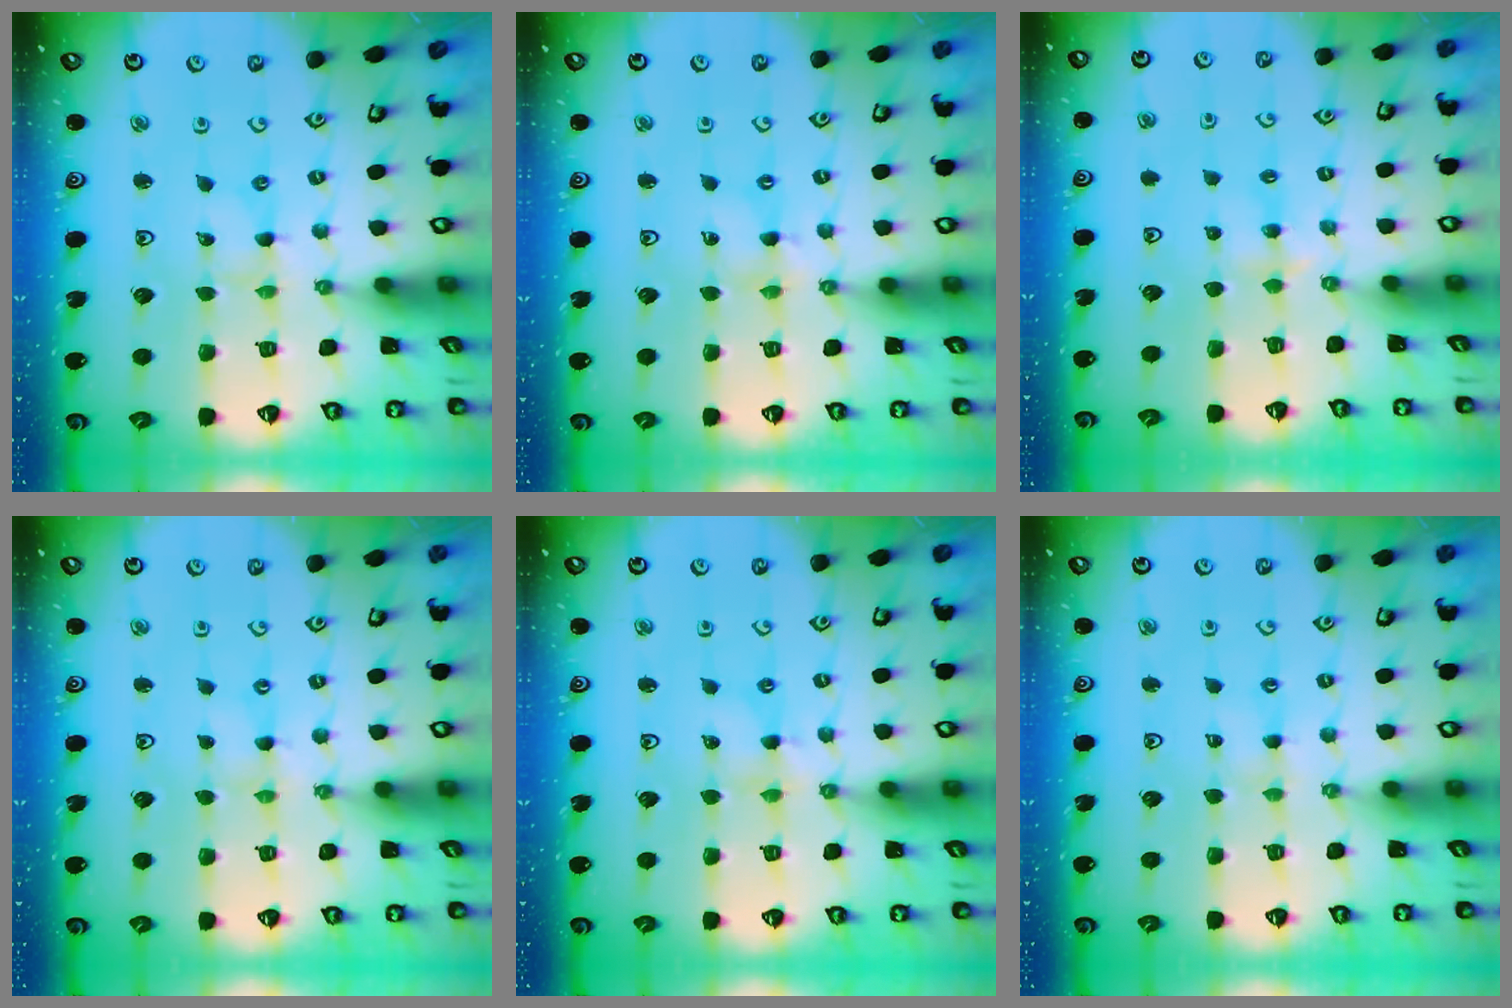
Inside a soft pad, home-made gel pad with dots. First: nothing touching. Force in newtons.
{"total": 0.9, "press": 0.9, "slide": 0.2}
{"total": 3.2, "press": 3.2, "slide": 0.5}
{"total": 0.0}
{"total": 1.6, "press": 1.5, "slide": 0.2}
{"total": 1.5, "press": 1.5, "slide": 0.3}